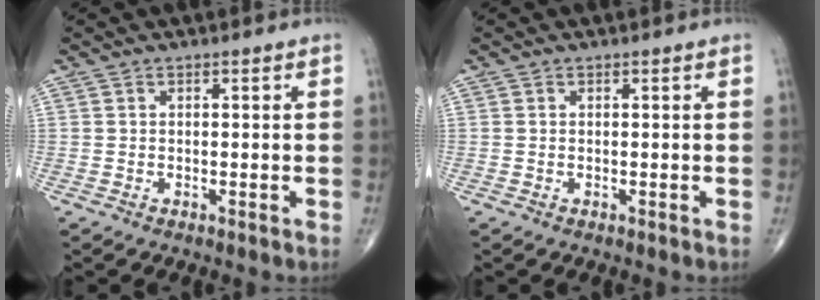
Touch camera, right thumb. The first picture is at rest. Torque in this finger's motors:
{"motor_torque": [1.24, 2.19, 0.04, -0.10, -0.02]}